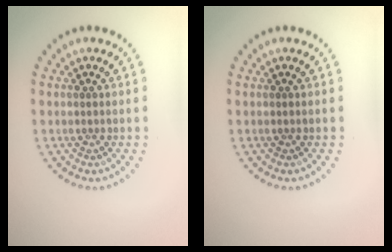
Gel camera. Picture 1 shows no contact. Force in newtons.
{"total": 0.0}